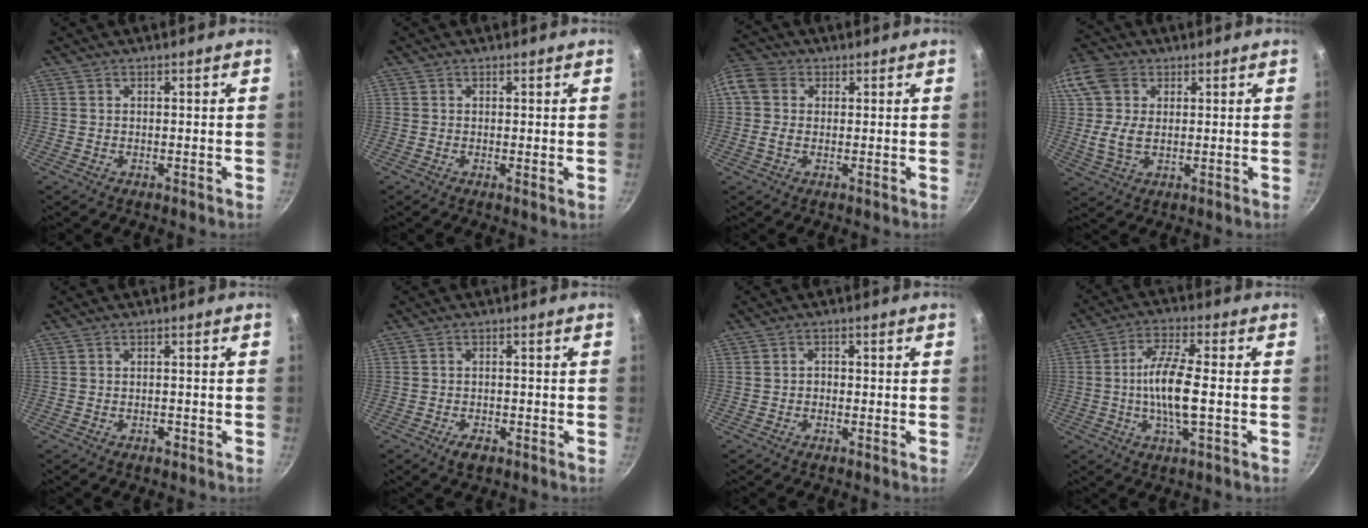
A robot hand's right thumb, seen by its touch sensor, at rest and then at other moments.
{"total": 0.6, "force": [0.2, 0.1, 0.6], "torque": [-0.009, -0.009, -0.001]}
{"total": 8.4, "force": [1.1, 6.6, 5.1], "torque": [-0.113, 0.021, 0.006]}
{"total": 13.1, "force": [2.6, 9.4, 8.7], "torque": [-0.179, 0.007, 0.039]}
{"total": 1.0, "force": [-0.6, 0.6, 0.5], "torque": [-0.010, 0.006, -0.005]}
{"total": 2.6, "force": [-1.6, 1.3, 1.6], "torque": [-0.031, 0.011, -0.027]}
{"total": 1.1, "force": [-0.4, 0.9, 0.5], "torque": [-0.007, 0.004, -0.009]}
{"total": 9.9, "force": [-1.1, 2.4, 9.6], "torque": [-0.187, 0.015, -0.028]}